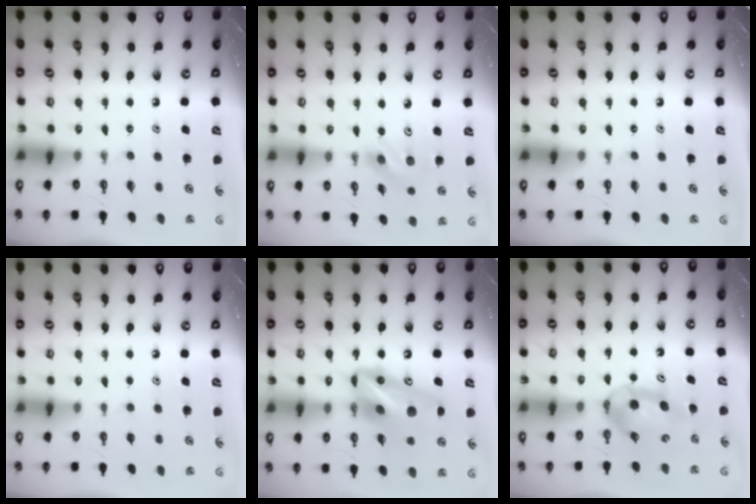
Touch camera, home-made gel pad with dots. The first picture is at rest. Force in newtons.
{"total": 4.1, "press": 4.0, "slide": 0.9}
{"total": 0.0}
{"total": 0.0}
{"total": 12.2, "press": 12.0, "slide": 2.1}
{"total": 6.2, "press": 6.1, "slide": 1.0}